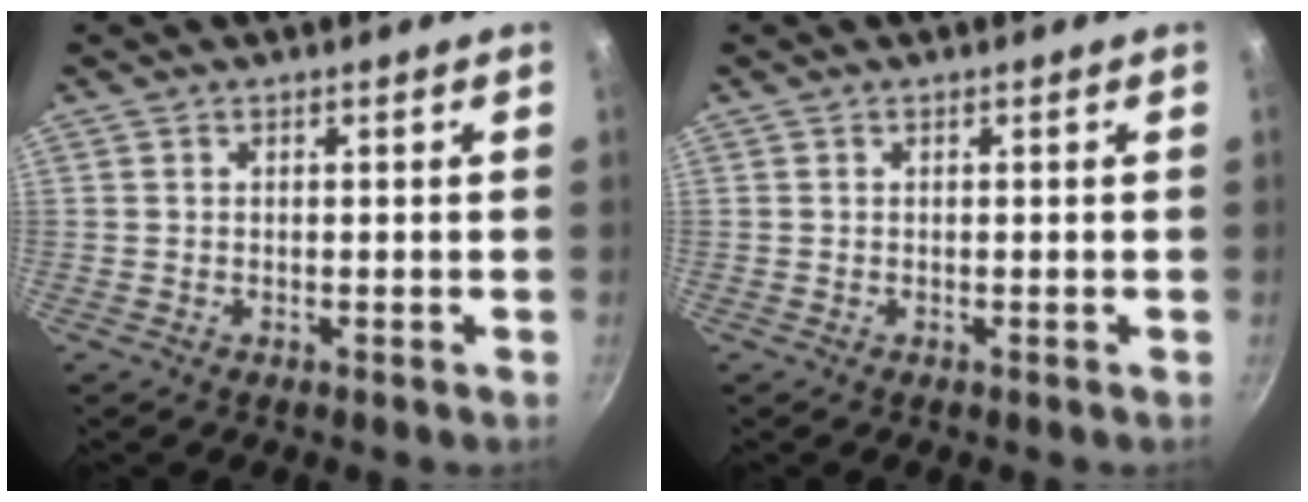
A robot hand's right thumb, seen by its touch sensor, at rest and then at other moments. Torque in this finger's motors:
{"motor_torque": [0.02, 0.02, 0.00, 0.00, 0.01]}